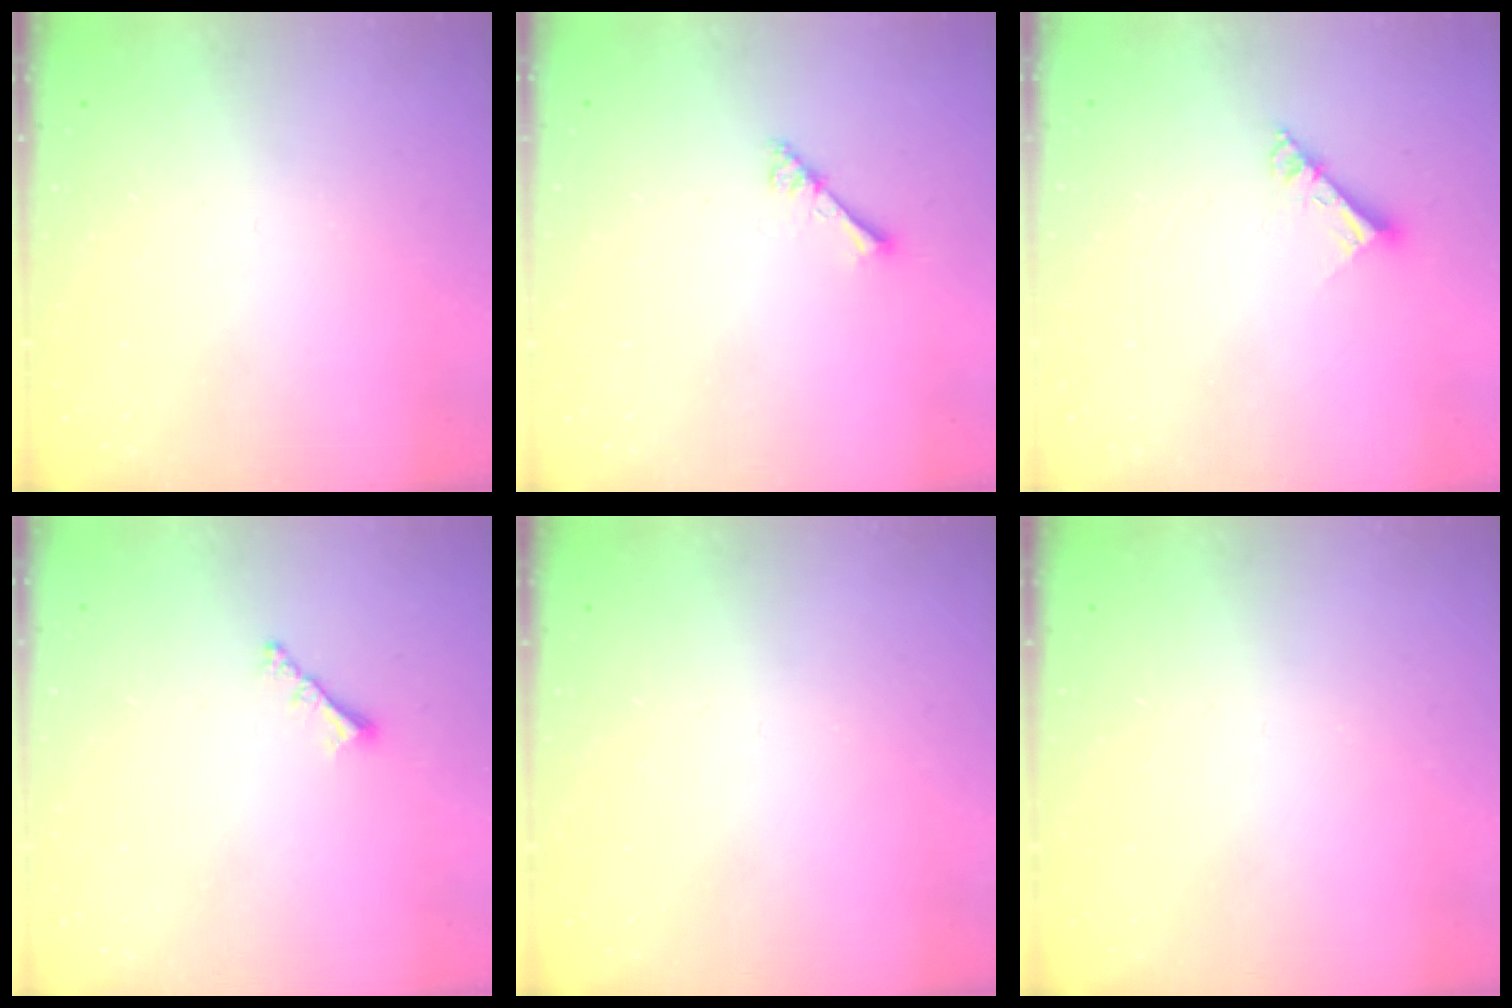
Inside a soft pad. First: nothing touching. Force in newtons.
{"total": 3.3, "press": 3.3, "slide": 0.5}
{"total": 6.6, "press": 6.5, "slide": 0.7}
{"total": 2.2, "press": 2.2, "slide": 0.5}
{"total": 0.0}
{"total": 0.0}